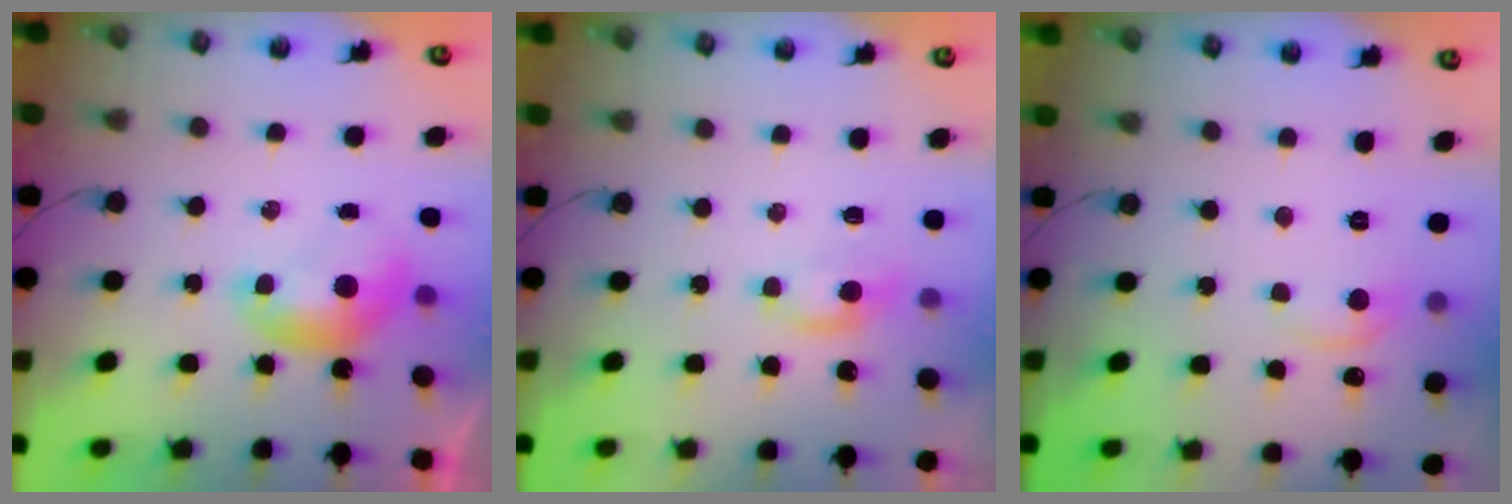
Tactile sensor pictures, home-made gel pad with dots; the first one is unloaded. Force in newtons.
{"total": 0.9, "press": 0.7, "slide": 0.6}
{"total": 0.0}